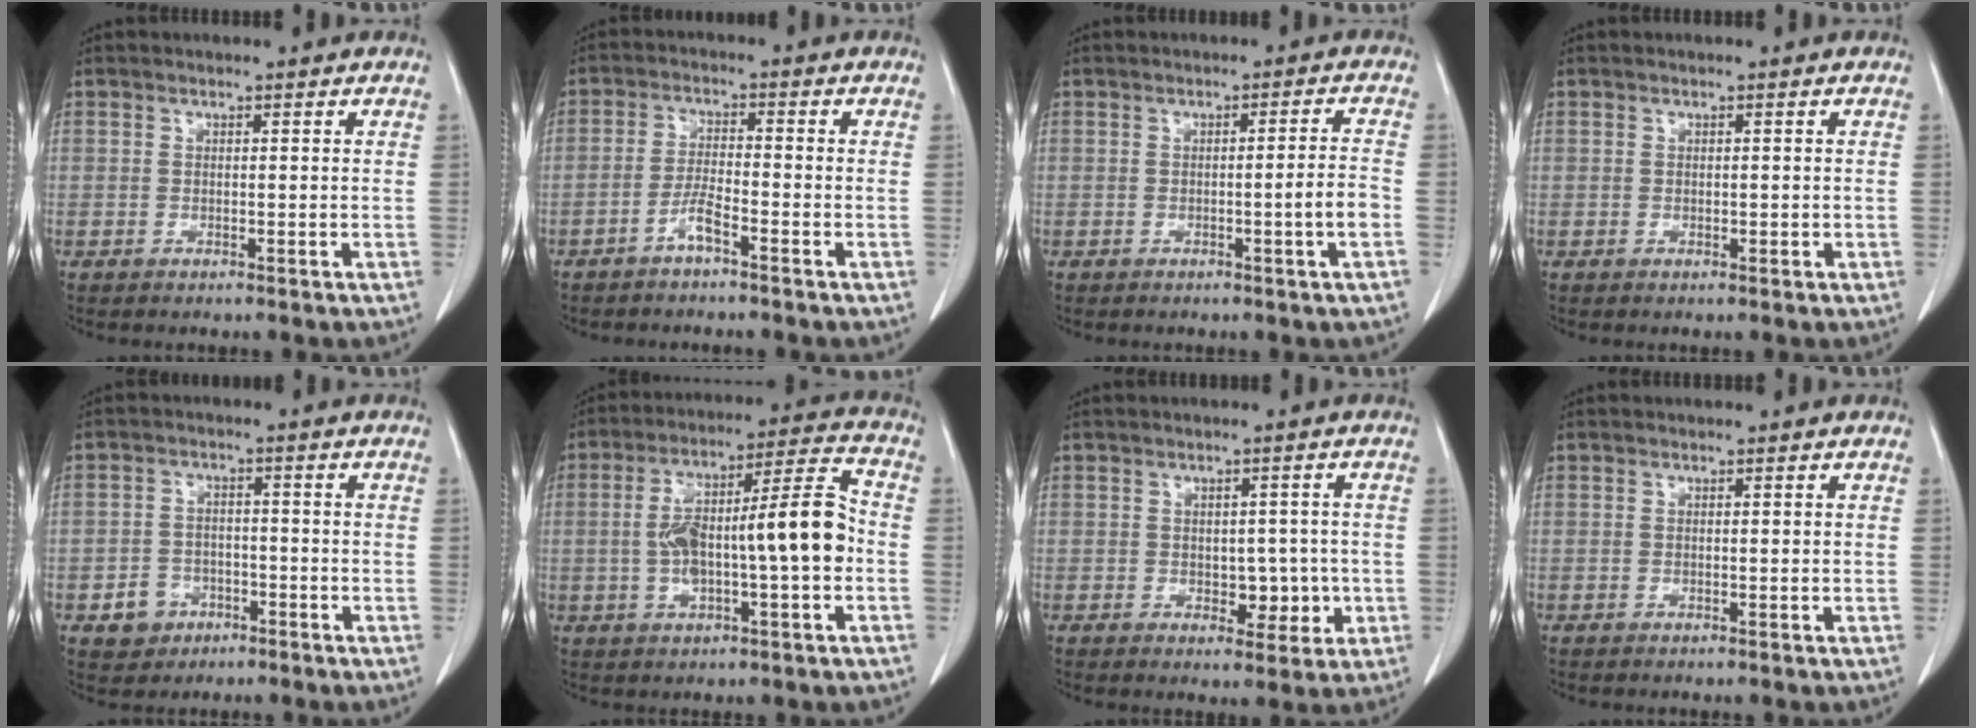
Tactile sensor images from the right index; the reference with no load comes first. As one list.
[{"total": 3.4, "force": [-2.3, 0.2, 2.5], "torque": [-0.052, 0.006, -0.044]}, {"total": 3.8, "force": [-1.3, -0.7, 3.5], "torque": [-0.048, -0.002, -0.022]}, {"total": 0.5, "force": [0.0, 0.4, 0.4], "torque": [-0.007, -0.001, 0.000]}, {"total": 4.6, "force": [-2.2, 3.9, 1.1], "torque": [-0.017, 0.012, -0.028]}, {"total": 15.0, "force": [-1.4, 2.5, 14.7], "torque": [-0.250, 0.032, -0.020]}, {"total": 4.6, "force": [-0.7, 2.9, 3.5], "torque": [-0.034, 0.007, -0.001]}, {"total": 0.0}]